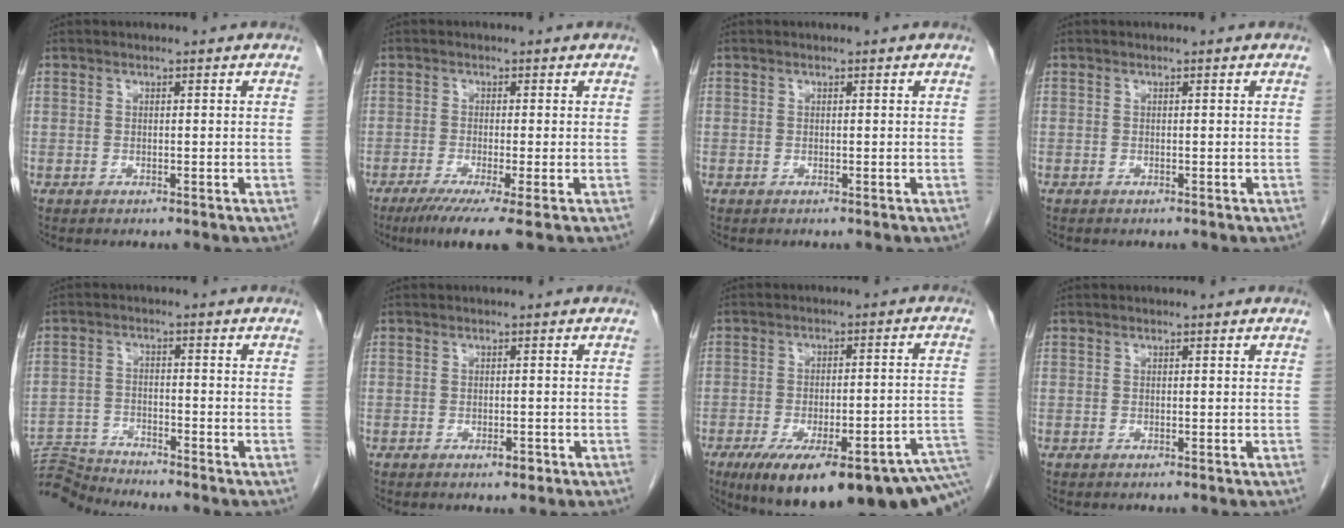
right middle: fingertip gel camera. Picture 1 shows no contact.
{"total": 6.2, "force": [-3.8, -0.2, 4.9], "torque": [-0.077, -0.018, -0.066]}
{"total": 0.0}
{"total": 0.0}
{"total": 7.2, "force": [-7.1, -0.9, -0.6], "torque": [0.006, 0.003, -0.134]}
{"total": 1.3, "force": [-0.7, 0.5, 1.0], "torque": [-0.017, -0.001, -0.008]}
{"total": 23.4, "force": [-14.2, 4.7, 17.9], "torque": [-0.192, 0.000, -0.193]}
{"total": 0.0}